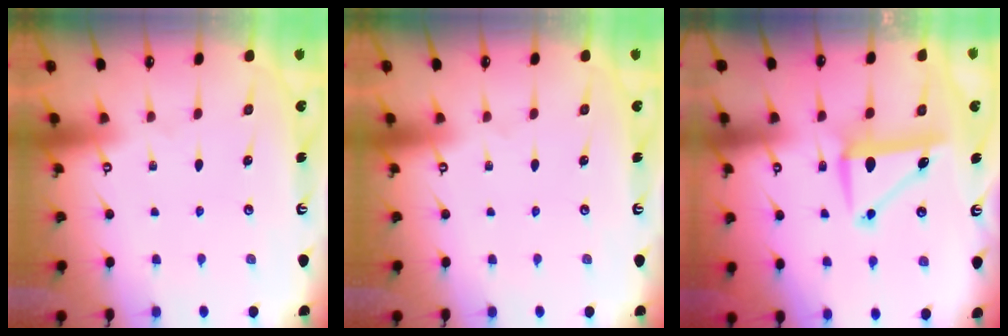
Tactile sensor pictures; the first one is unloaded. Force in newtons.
{"total": 0.0}
{"total": 8.8, "press": 8.8, "slide": 1.0}